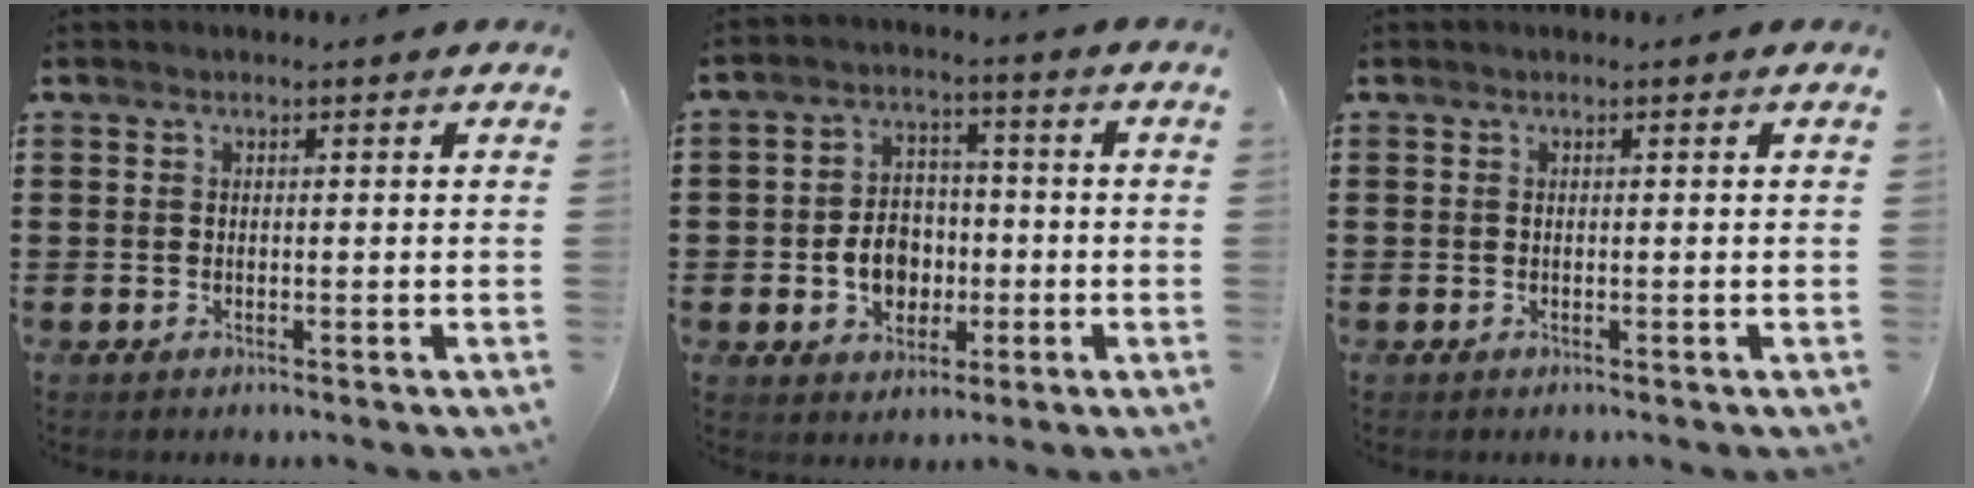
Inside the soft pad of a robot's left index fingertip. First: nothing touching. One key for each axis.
{"total": 6.7, "fx": -1.3, "fy": 5.4, "fz": 3.7, "tx": -0.076, "ty": 0.009, "tz": -0.025}
{"total": 0.0}